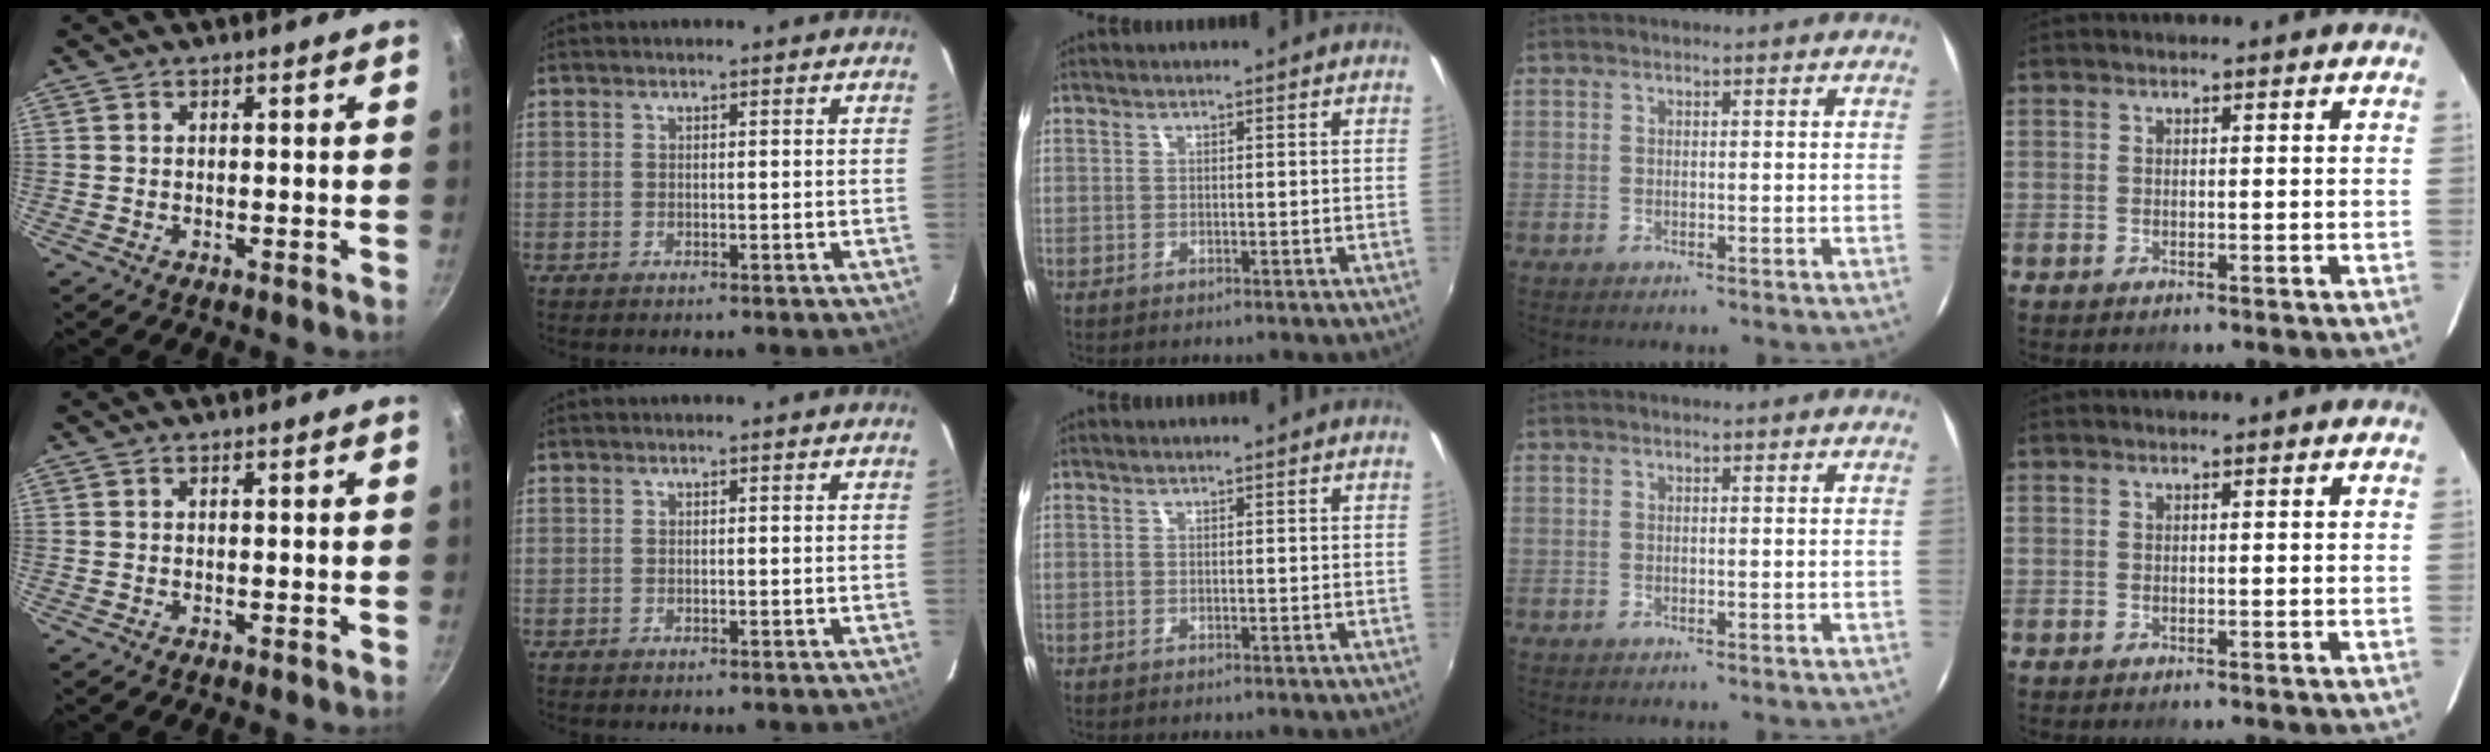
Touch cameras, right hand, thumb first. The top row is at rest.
{}